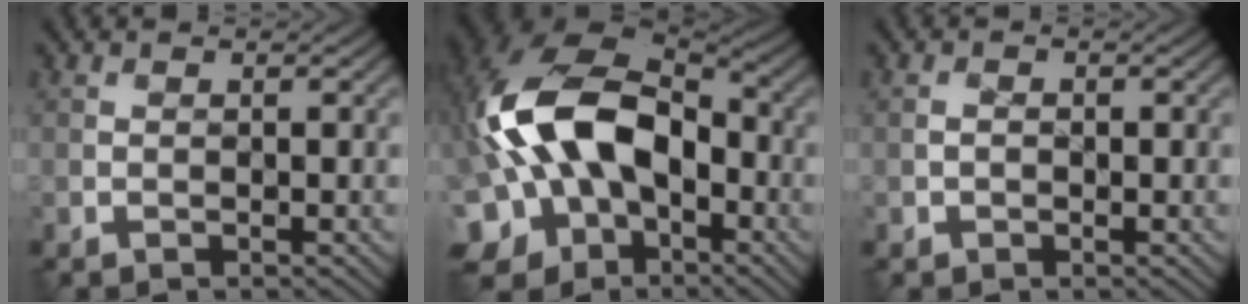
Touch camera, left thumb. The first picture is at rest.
{"total": 18.1, "force": [-2.4, 12.2, 13.2], "torque": [-0.281, -0.007, -0.045]}
{"total": 1.1, "force": [-0.1, 0.8, 0.7], "torque": [-0.010, -0.001, -0.004]}